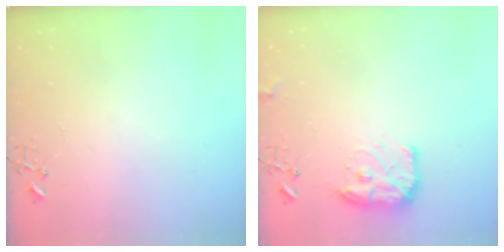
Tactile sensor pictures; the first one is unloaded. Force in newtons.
{"total": 12.6, "press": 12.6, "slide": 0.6}